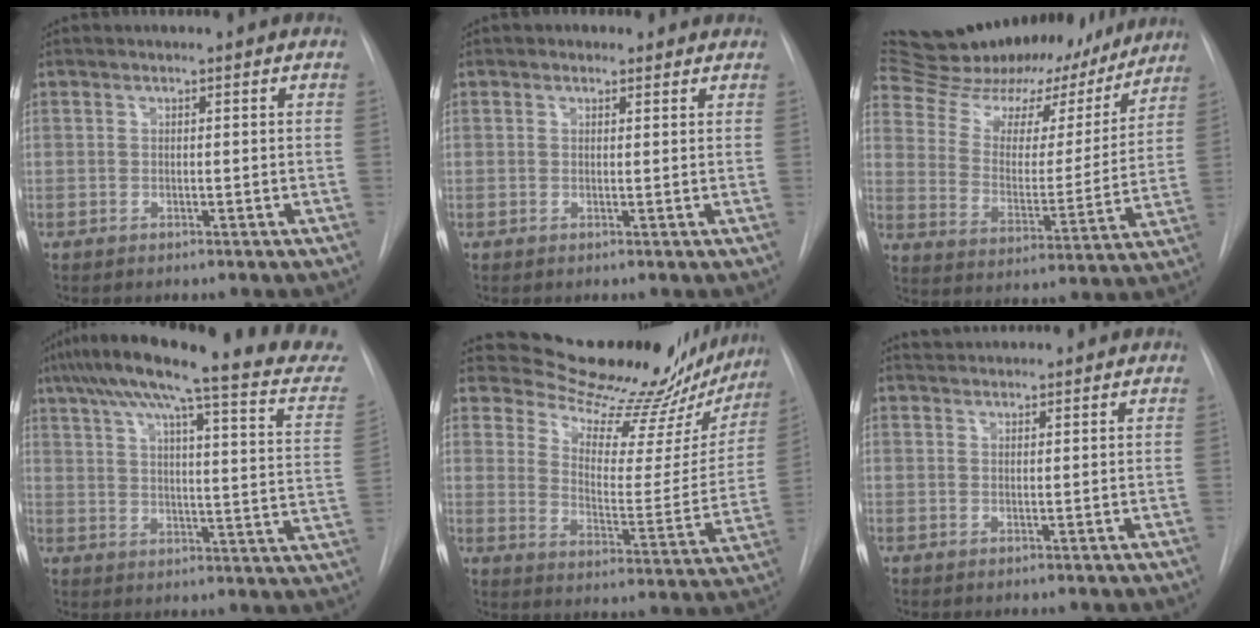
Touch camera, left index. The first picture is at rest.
{"total": 3.0, "force": [2.1, 2.0, 0.4], "torque": [0.002, 0.010, 0.023]}
{"total": 21.7, "force": [20.0, 6.6, 5.3], "torque": [-0.084, -0.006, 0.284]}
{"total": 25.4, "force": [21.6, 1.3, 13.3], "torque": [-0.194, -0.037, 0.266]}
{"total": 23.5, "force": [21.5, 5.3, 7.8], "torque": [-0.105, -0.073, 0.276]}
{"total": 3.9, "force": [3.8, 0.6, 0.4], "torque": [-0.008, 0.035, 0.060]}